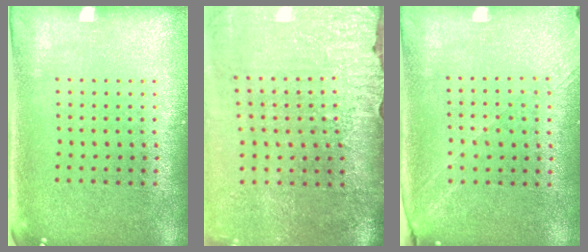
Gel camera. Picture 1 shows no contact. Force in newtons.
{"total": 3.8, "press": 3.3, "slide": 1.9}
{"total": 1.3, "press": 1.2, "slide": 0.5}